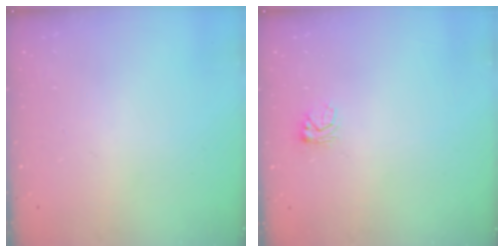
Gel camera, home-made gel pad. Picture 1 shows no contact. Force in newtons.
{"total": 3.9, "press": 3.9, "slide": 0.2}